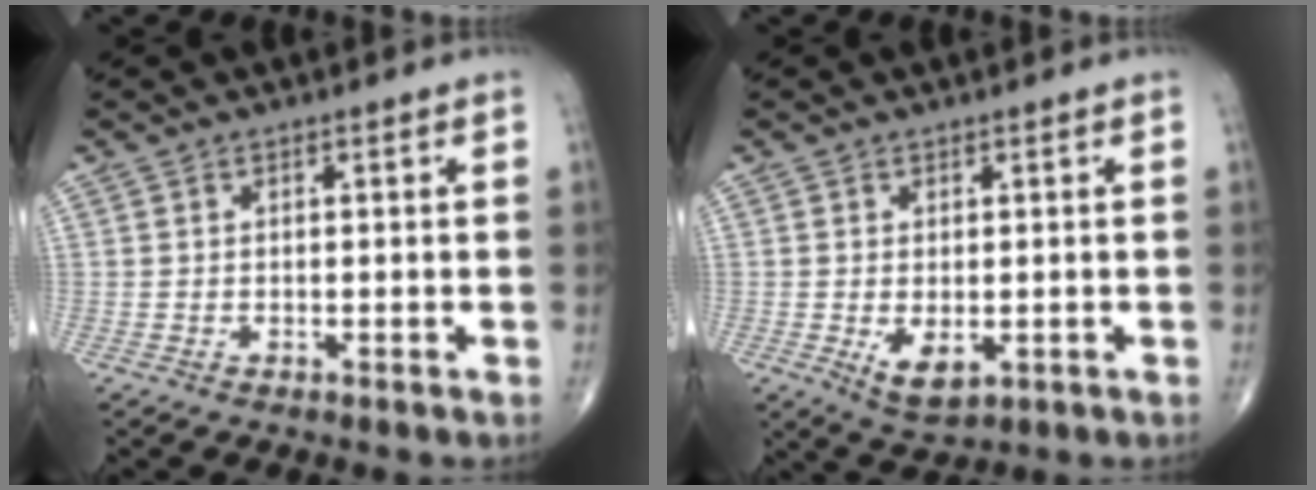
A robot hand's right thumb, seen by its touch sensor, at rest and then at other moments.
{"total": 4.7, "force": [-0.8, 2.5, 3.9], "torque": [-0.057, -0.011, -0.001]}